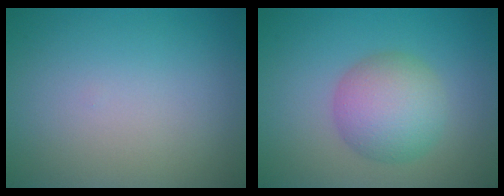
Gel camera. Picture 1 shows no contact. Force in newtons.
{"total": 5.3, "press": 5.3, "slide": 0.2}